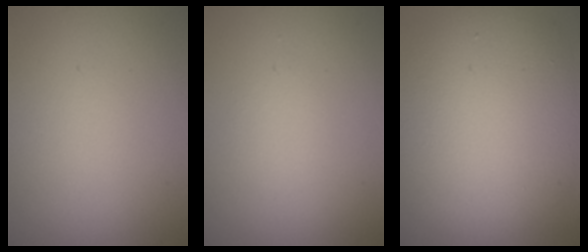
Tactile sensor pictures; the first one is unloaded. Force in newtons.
{"total": 0.7, "press": 0.7, "slide": 0.0}
{"total": 11.2, "press": 11.2, "slide": 0.4}